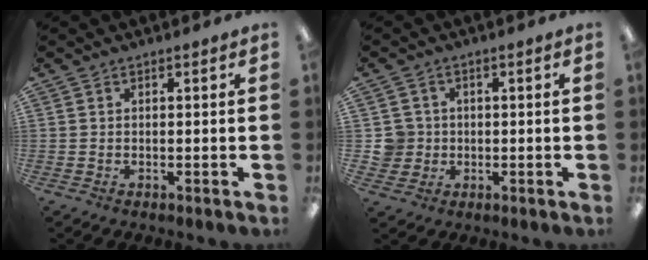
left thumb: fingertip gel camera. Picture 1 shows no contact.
{"total": 4.8, "force": [0.2, 4.8, 0.7], "torque": [-0.016, 0.011, 0.005]}